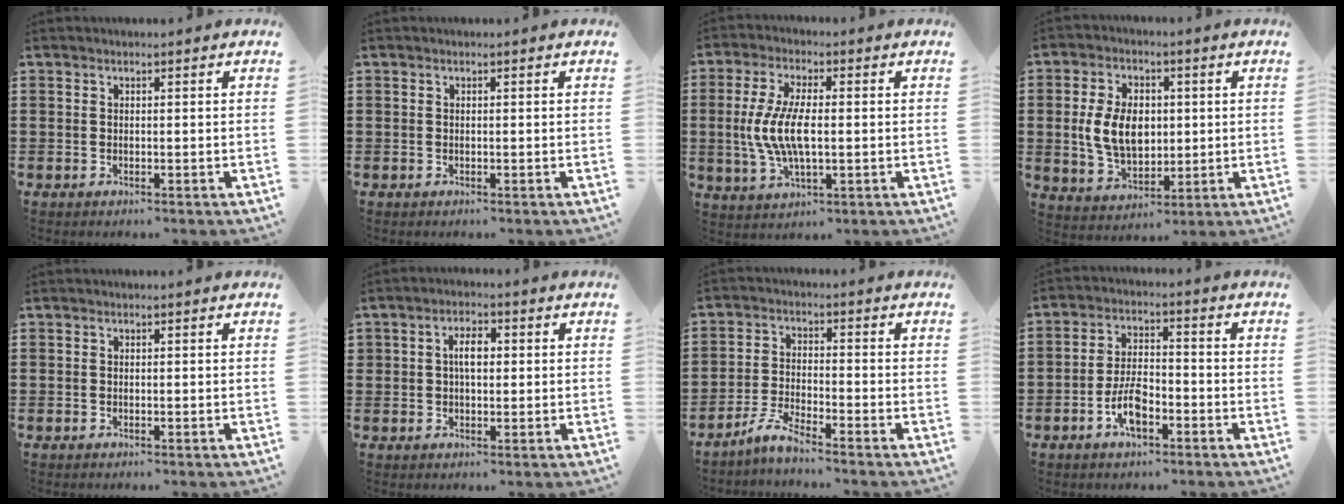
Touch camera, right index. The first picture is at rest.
{"total": 0.0}
{"total": 8.7, "force": [-0.5, 3.3, 8.0], "torque": [-0.185, -0.009, -0.018]}
{"total": 8.8, "force": [0.6, 5.9, 6.5], "torque": [-0.150, 0.008, 0.003]}
{"total": 0.0}
{"total": 3.5, "force": [0.4, 1.9, 2.9], "torque": [-0.051, 0.006, 0.005]}
{"total": 4.3, "force": [-3.8, 0.0, 1.9], "torque": [-0.061, -0.008, -0.082]}
{"total": 6.3, "force": [-2.7, 2.9, 5.0], "torque": [-0.115, 0.000, -0.057]}